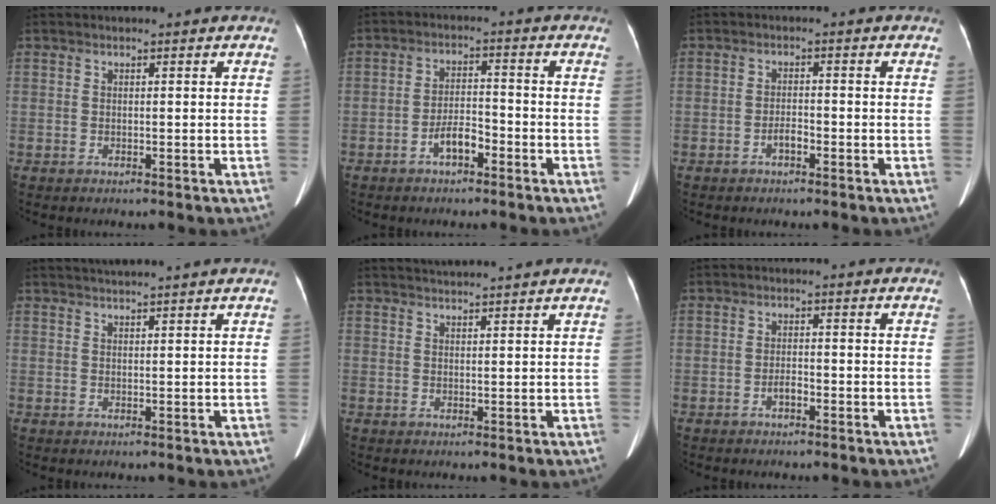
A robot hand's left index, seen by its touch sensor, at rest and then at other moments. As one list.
[{"total": 4.1, "force": [-2.5, 1.5, 2.9], "torque": [-0.057, 0.012, -0.044]}, {"total": 1.8, "force": [-1.2, 0.6, 1.2], "torque": [-0.020, 0.003, -0.019]}, {"total": 5.3, "force": [4.7, -1.0, 2.2], "torque": [-0.028, 0.026, 0.066]}, {"total": 5.6, "force": [5.2, -1.0, 1.7], "torque": [-0.023, 0.025, 0.072]}, {"total": 1.5, "force": [-1.0, 0.5, 1.1], "torque": [-0.018, 0.003, -0.016]}]